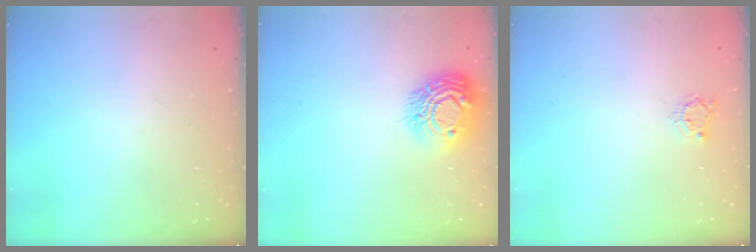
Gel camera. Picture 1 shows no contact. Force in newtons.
{"total": 13.8, "press": 13.8, "slide": 1.0}
{"total": 3.3, "press": 3.3, "slide": 0.4}